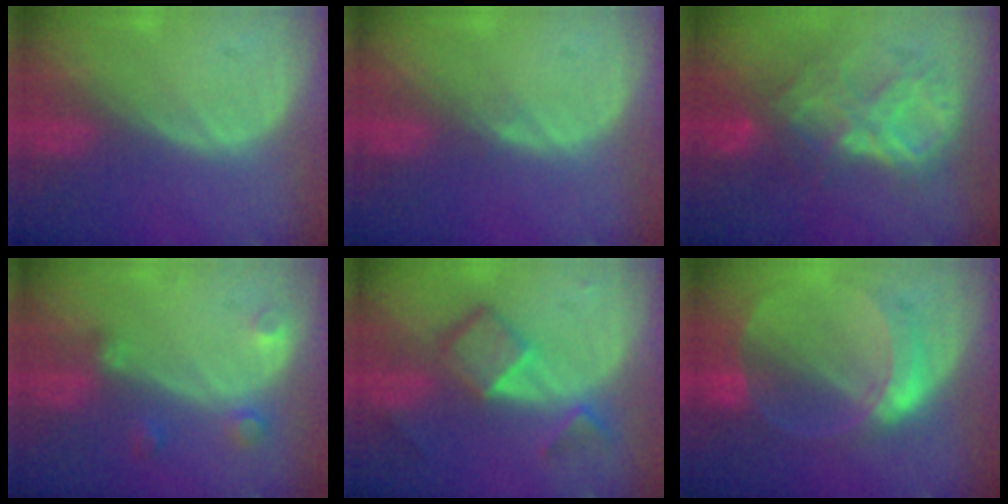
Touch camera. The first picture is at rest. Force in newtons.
{"total": 0.7, "press": 0.7, "slide": 0.1}
{"total": 9.0, "press": 7.8, "slide": 4.6}
{"total": 2.9, "press": 2.8, "slide": 0.8}
{"total": 6.9, "press": 6.0, "slide": 3.5}
{"total": 7.2, "press": 6.5, "slide": 3.2}